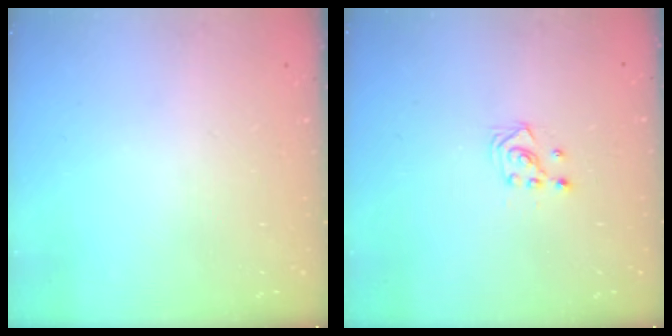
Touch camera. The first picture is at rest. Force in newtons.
{"total": 2.9, "press": 2.9, "slide": 0.3}